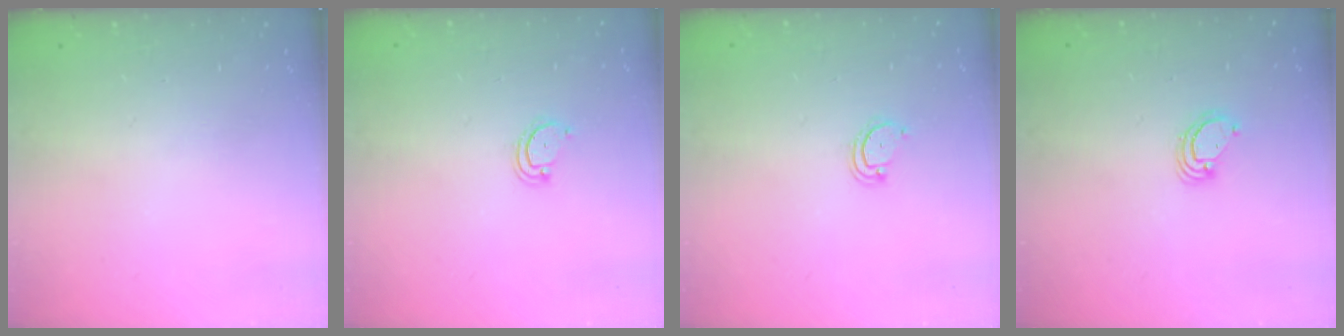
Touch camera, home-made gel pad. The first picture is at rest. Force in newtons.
{"total": 2.3, "press": 2.3, "slide": 0.2}
{"total": 2.3, "press": 2.3, "slide": 0.2}
{"total": 3.9, "press": 3.9, "slide": 0.3}